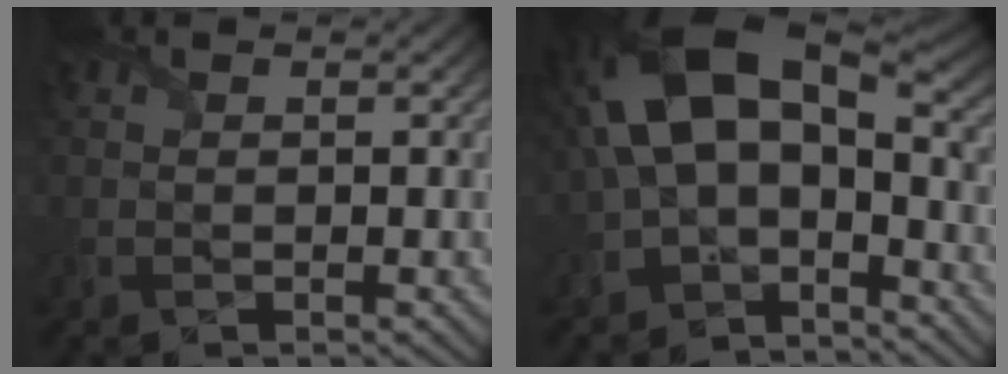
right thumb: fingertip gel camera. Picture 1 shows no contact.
{"total": 15.2, "force": [-0.4, 8.7, 12.5], "torque": [-0.240, 0.007, -0.017]}